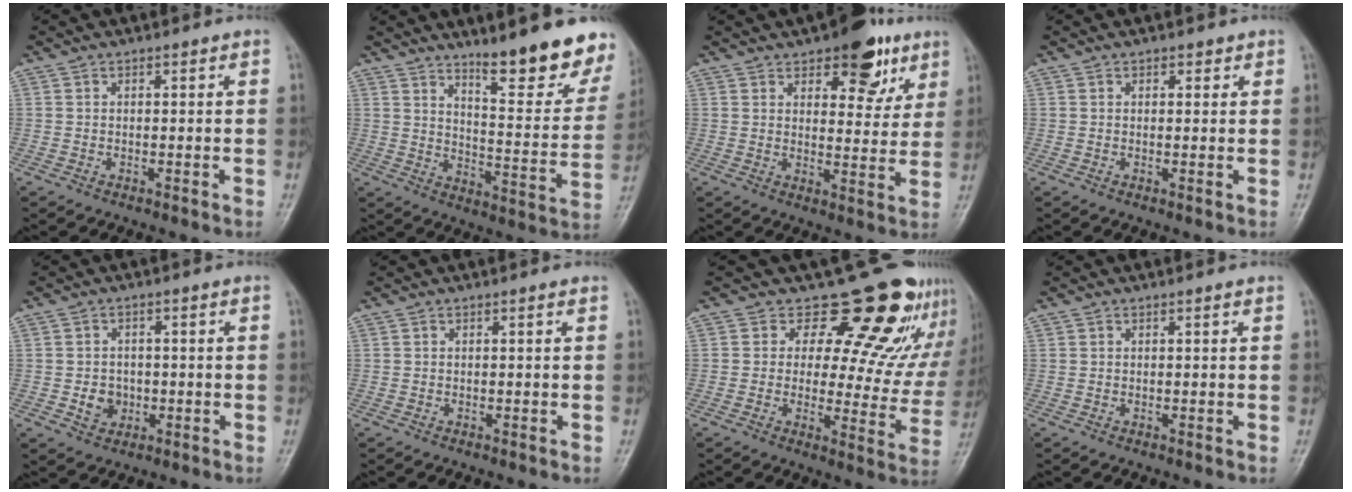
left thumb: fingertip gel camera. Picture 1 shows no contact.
{"total": 17.1, "force": [12.4, 3.7, 11.1], "torque": [-0.107, -0.096, 0.179]}
{"total": 12.1, "force": [6.9, 6.0, 7.9], "torque": [-0.057, -0.029, 0.091]}
{"total": 1.4, "force": [0.8, 1.0, 0.6], "torque": [0.008, -0.003, 0.006]}
{"total": 4.3, "force": [-0.9, 3.7, 1.9], "torque": [-0.010, 0.005, -0.012]}
{"total": 0.0}
{"total": 17.7, "force": [14.0, 8.1, 7.2], "torque": [-0.025, -0.095, 0.156]}
{"total": 0.0}